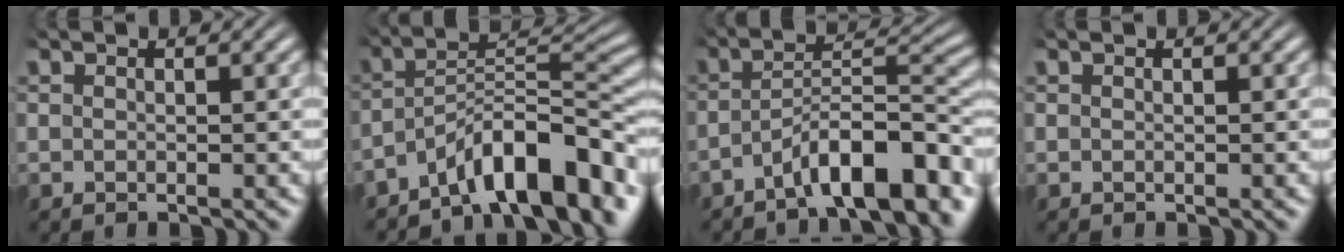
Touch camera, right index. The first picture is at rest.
{"total": 8.8, "force": [-4.5, 3.6, 6.7], "torque": [-0.117, -0.023, -0.064]}
{"total": 7.2, "force": [-3.9, 2.4, 5.5], "torque": [-0.088, -0.008, -0.061]}
{"total": 0.0}